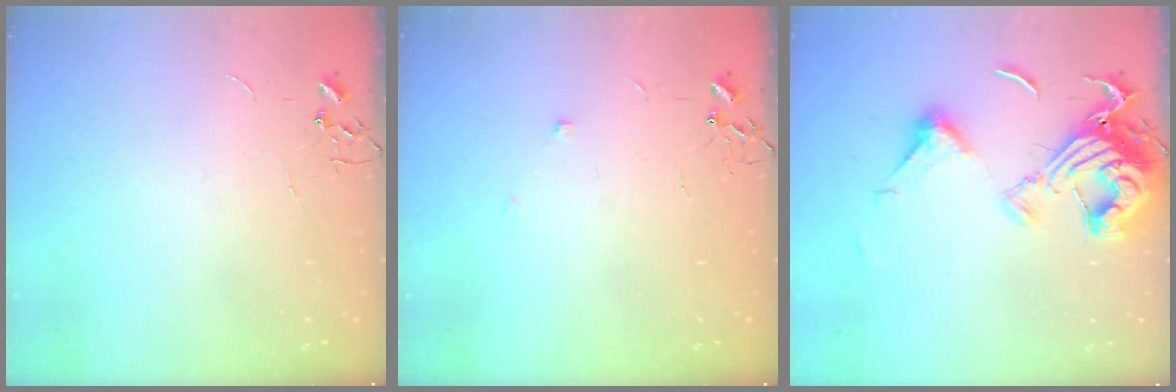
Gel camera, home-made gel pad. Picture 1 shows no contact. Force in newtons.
{"total": 4.3, "press": 4.2, "slide": 1.1}
{"total": 16.0, "press": 16.0, "slide": 1.0}